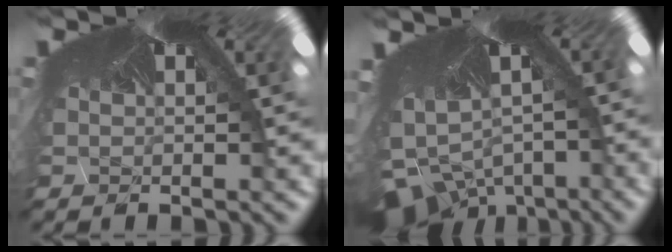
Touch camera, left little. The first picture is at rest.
{"total": 7.1, "force": [-7.0, 1.2, 0.0], "torque": [0.000, -0.094, -0.078]}